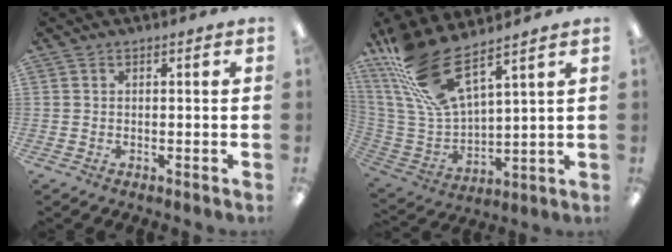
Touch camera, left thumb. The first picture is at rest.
{"total": 17.4, "force": [12.1, 5.6, 11.3], "torque": [-0.273, -0.069, 0.215]}